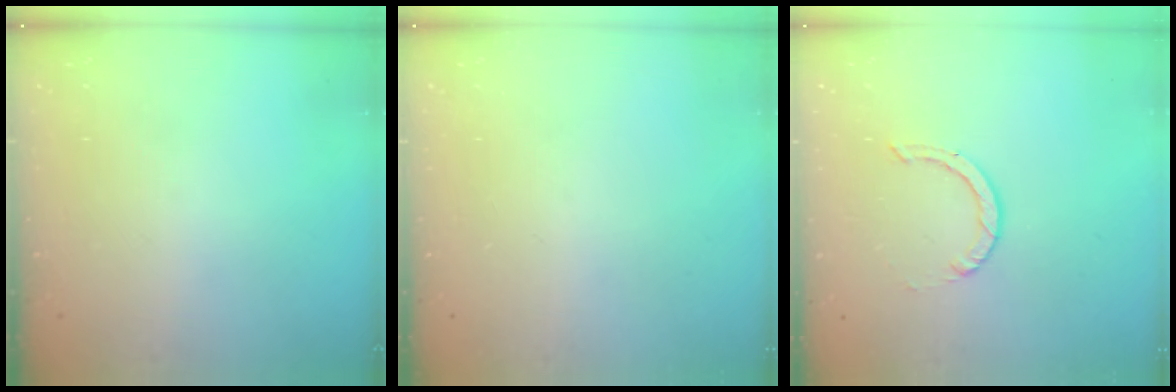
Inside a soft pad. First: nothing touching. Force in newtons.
{"total": 0.0}
{"total": 0.8, "press": 0.8, "slide": 0.1}